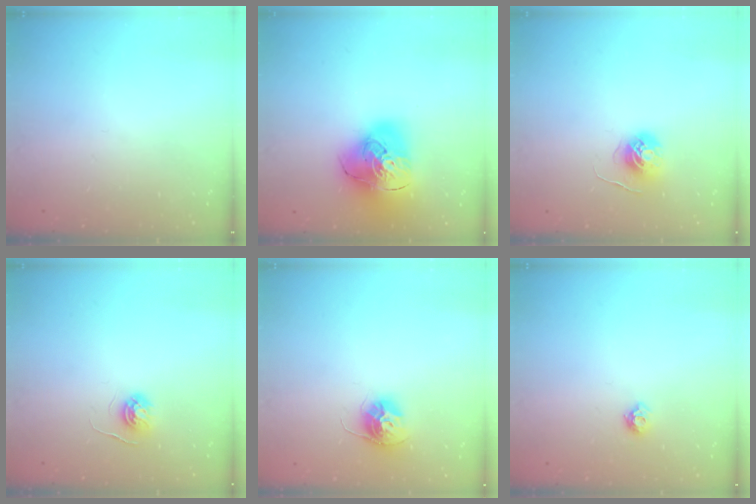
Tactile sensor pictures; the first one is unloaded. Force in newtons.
{"total": 20.4, "press": 20.2, "slide": 2.5}
{"total": 5.9, "press": 5.9, "slide": 0.3}
{"total": 4.7, "press": 4.6, "slide": 0.4}
{"total": 11.3, "press": 11.2, "slide": 0.8}
{"total": 6.1, "press": 6.0, "slide": 0.9}